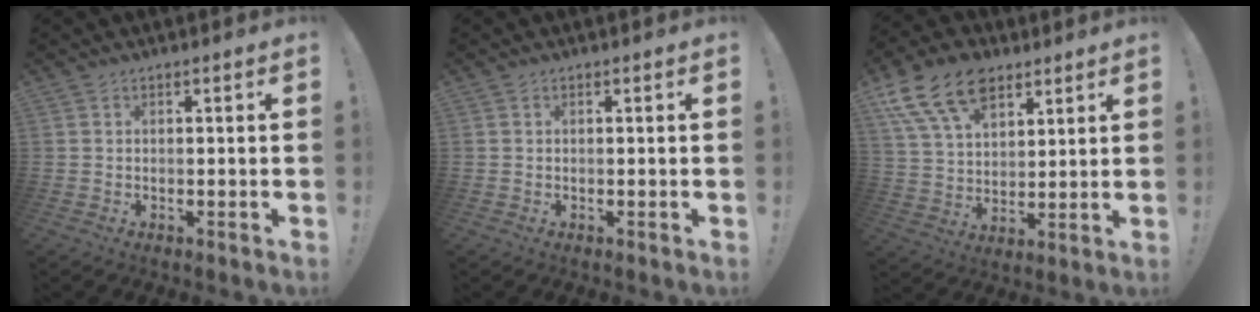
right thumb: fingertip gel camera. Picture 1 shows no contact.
{"total": 0.0}
{"total": 16.5, "force": [9.5, 10.4, 8.6], "torque": [-0.154, -0.051, 0.177]}